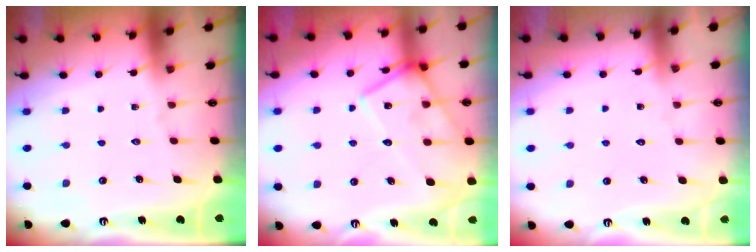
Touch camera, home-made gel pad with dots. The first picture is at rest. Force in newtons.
{"total": 16.4, "press": 16.3, "slide": 1.2}
{"total": 3.7, "press": 3.7, "slide": 0.3}